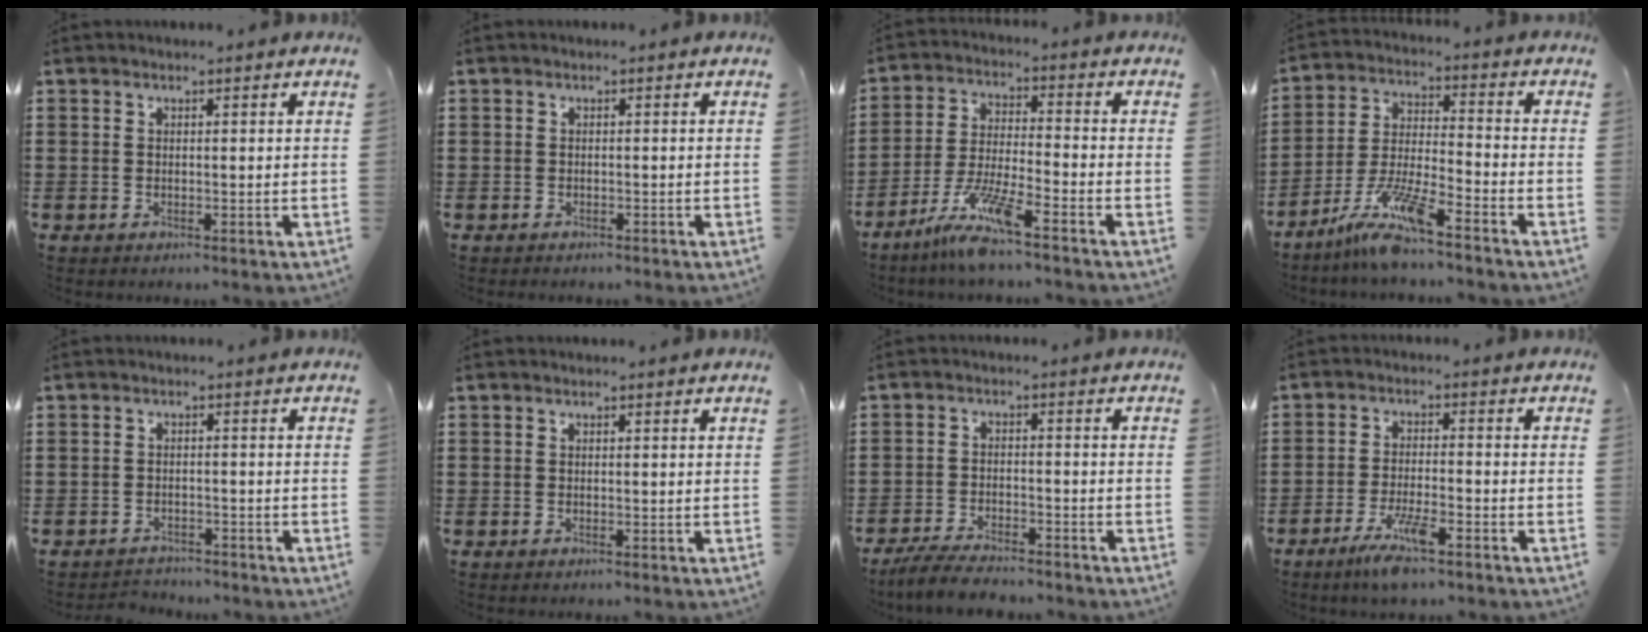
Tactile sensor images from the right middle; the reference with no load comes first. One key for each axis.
{"total": 0.6, "fx": -0.5, "fy": 0.4, "fz": -0.1, "tx": 0.002, "ty": 0.003, "tz": -0.012}
{"total": 8.6, "fx": -6.4, "fy": 0.4, "fz": 5.7, "tx": -0.121, "ty": -0.012, "tz": -0.124}
{"total": 9.6, "fx": -7.6, "fy": 0.5, "fz": 5.8, "tx": -0.126, "ty": -0.007, "tz": -0.151}
{"total": 2.0, "fx": -2.0, "fy": 0.4, "fz": -0.2, "tx": -0.002, "ty": 0.000, "tz": -0.045}
{"total": 0.0}
{"total": 4.5, "fx": -4.3, "fy": 0.5, "fz": 1.4, "tx": -0.036, "ty": -0.003, "tz": -0.089}
{"total": 5.9, "fx": -3.8, "fy": 0.8, "fz": 4.4, "tx": -0.089, "ty": -0.009, "tz": -0.069}